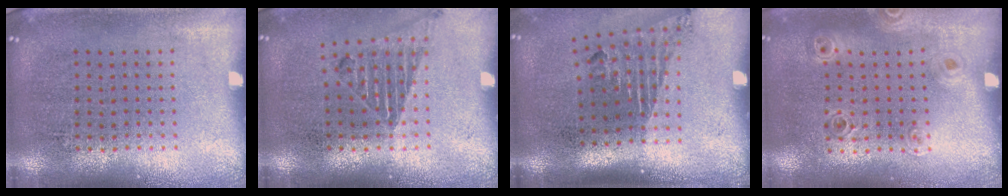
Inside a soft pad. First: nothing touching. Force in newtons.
{"total": 1.0, "press": 1.0, "slide": 0.2}
{"total": 1.7, "press": 1.1, "slide": 1.3}
{"total": 0.9, "press": 0.9, "slide": 0.0}